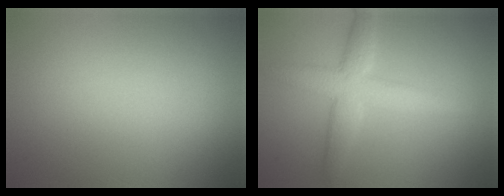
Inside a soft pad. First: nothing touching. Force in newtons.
{"total": 4.7, "press": 4.7, "slide": 0.1}